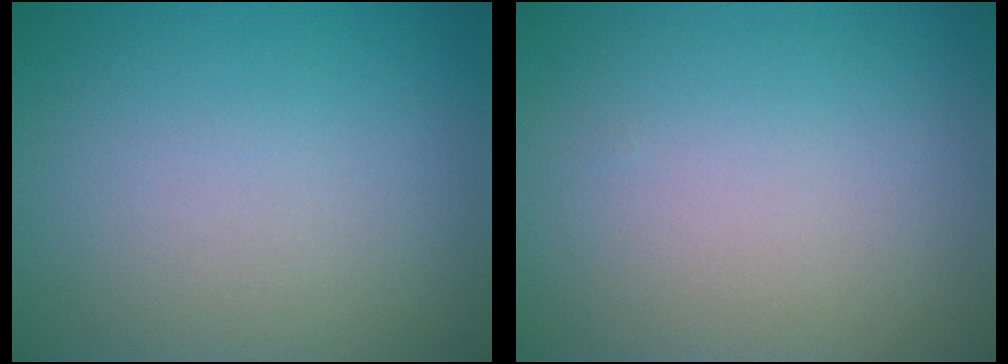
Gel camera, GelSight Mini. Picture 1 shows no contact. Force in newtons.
{"total": 0.0}